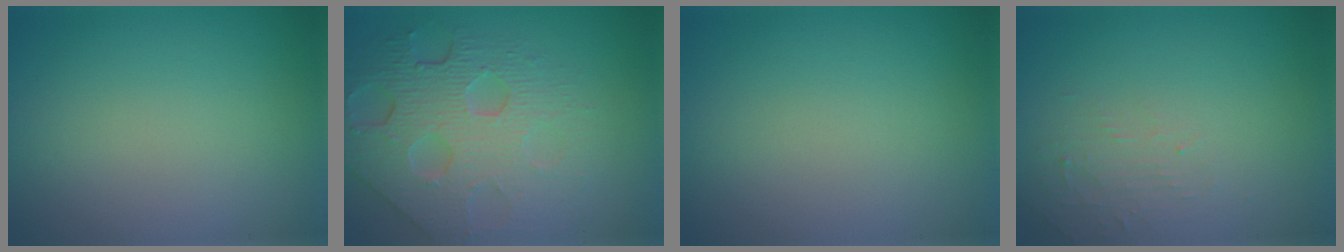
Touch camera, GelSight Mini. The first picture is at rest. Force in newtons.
{"total": 8.0, "press": 5.5, "slide": 5.9}
{"total": 0.0}
{"total": 1.6, "press": 1.5, "slide": 0.3}